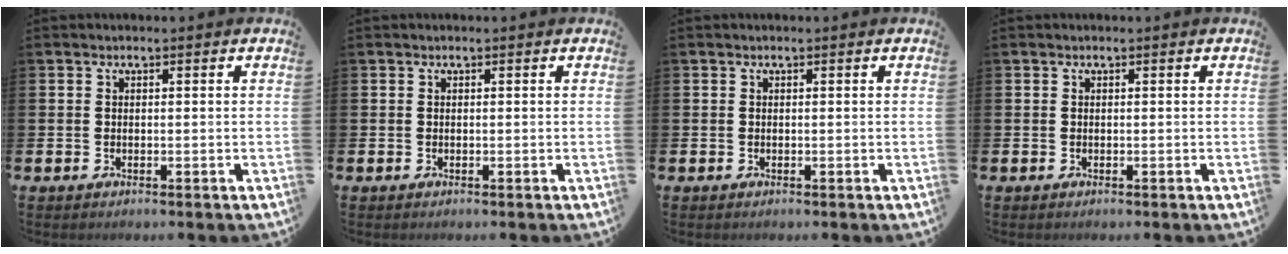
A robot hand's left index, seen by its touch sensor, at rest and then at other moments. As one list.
[{"total": 0.0}, {"total": 0.0}, {"total": 0.0}]